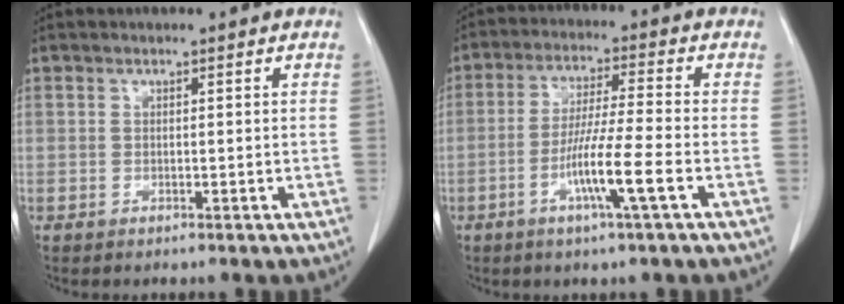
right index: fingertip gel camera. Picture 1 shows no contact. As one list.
[{"total": 8.6, "force": [-3.3, -0.7, 8.0], "torque": [-0.149, -0.008, -0.064]}]